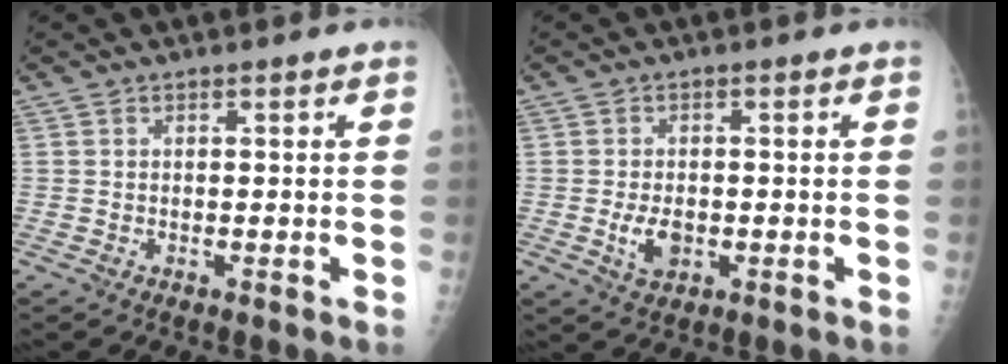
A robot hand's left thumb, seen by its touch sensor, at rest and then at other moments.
{"total": 4.3, "force": [-0.9, 2.8, 3.2], "torque": [-0.054, -0.003, -0.010]}